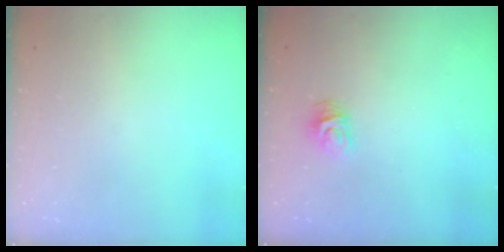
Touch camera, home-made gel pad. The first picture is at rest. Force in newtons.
{"total": 4.4, "press": 4.4, "slide": 0.2}